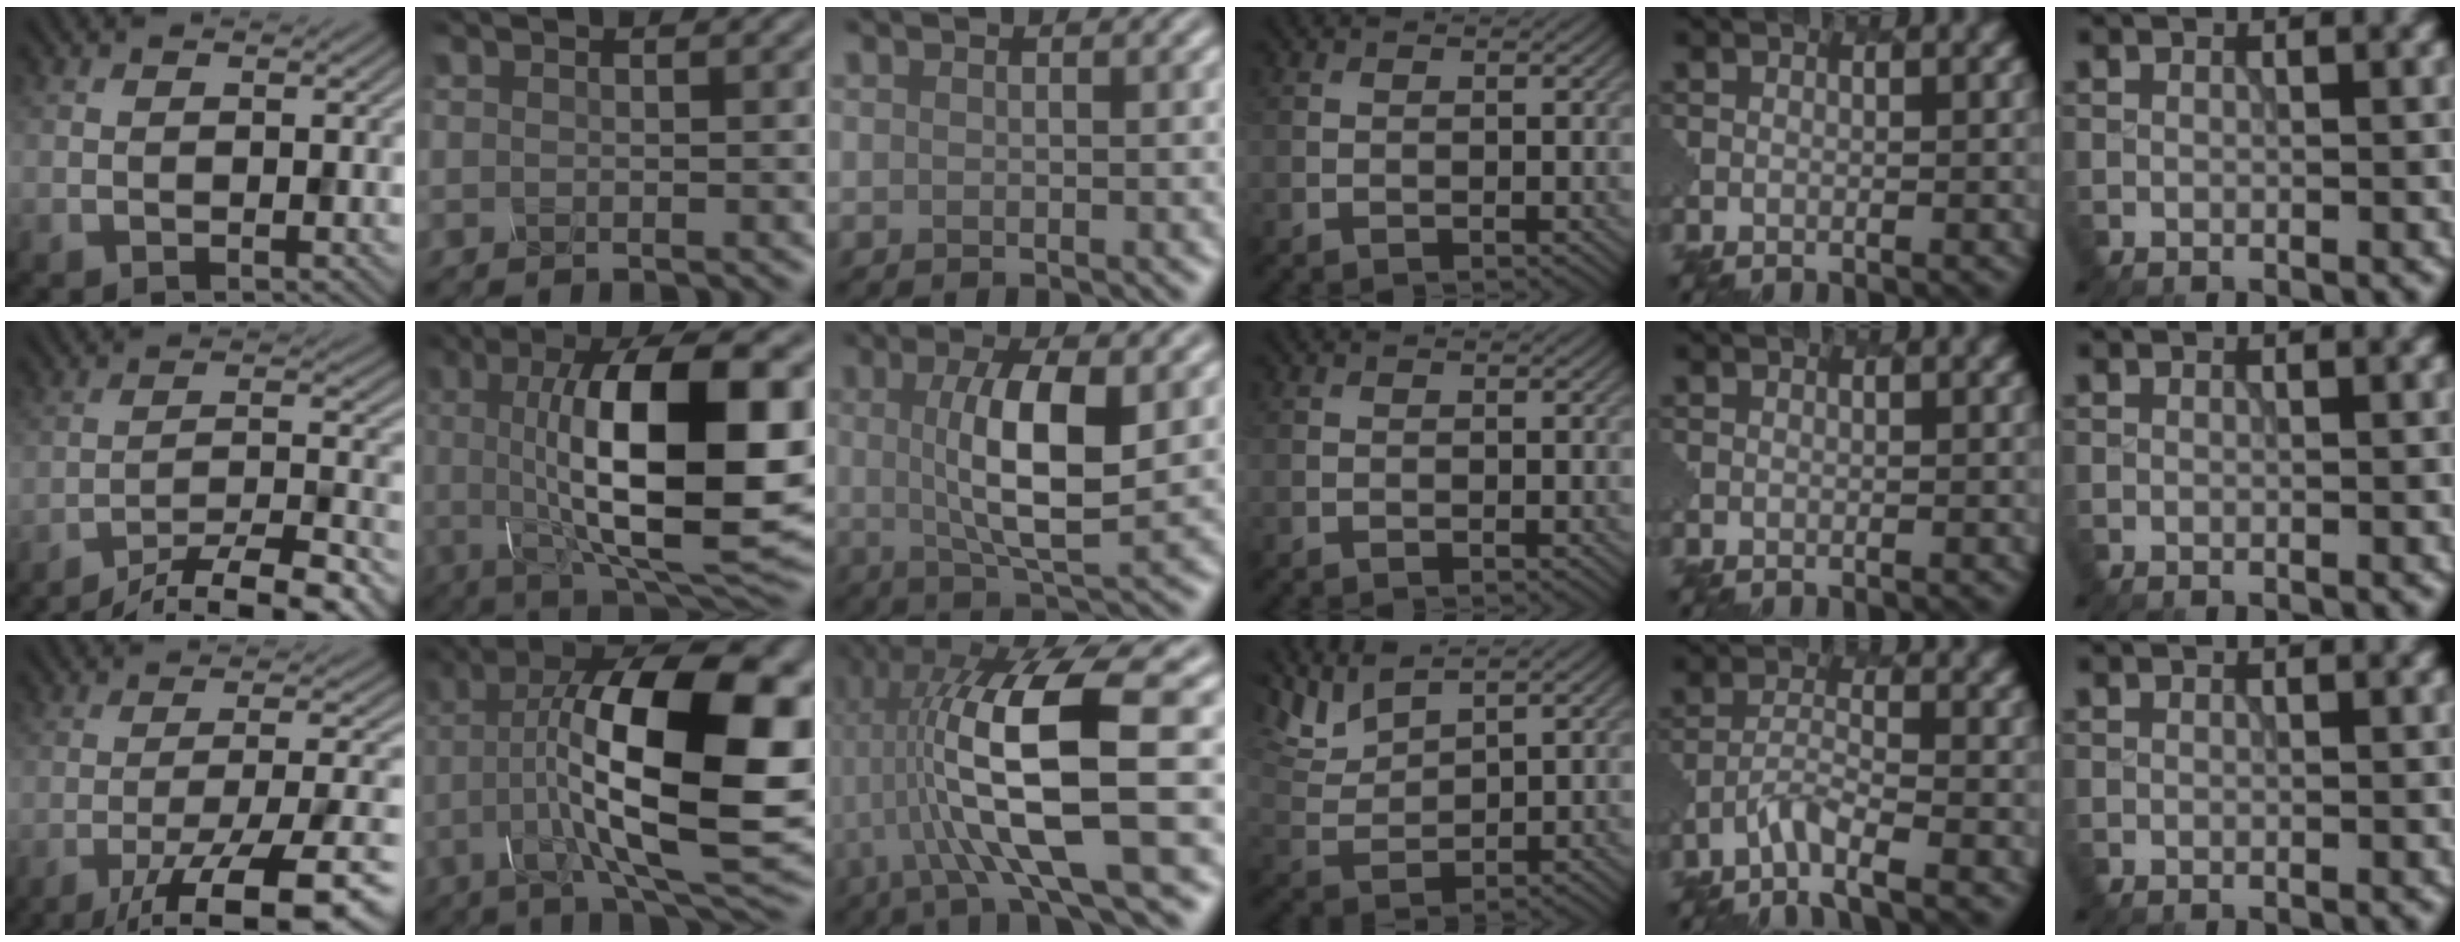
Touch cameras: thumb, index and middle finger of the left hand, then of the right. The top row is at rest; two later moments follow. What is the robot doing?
{"motion": "screw", "object": "spray bottle"}